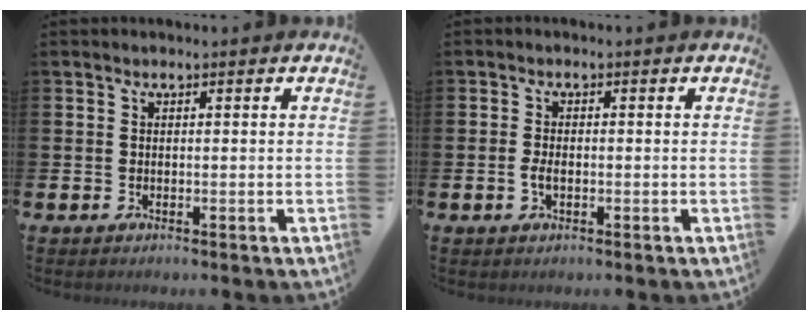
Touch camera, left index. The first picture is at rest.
{"total": 1.7, "force": [-0.4, 1.0, 1.4], "torque": [-0.024, 0.002, -0.010]}